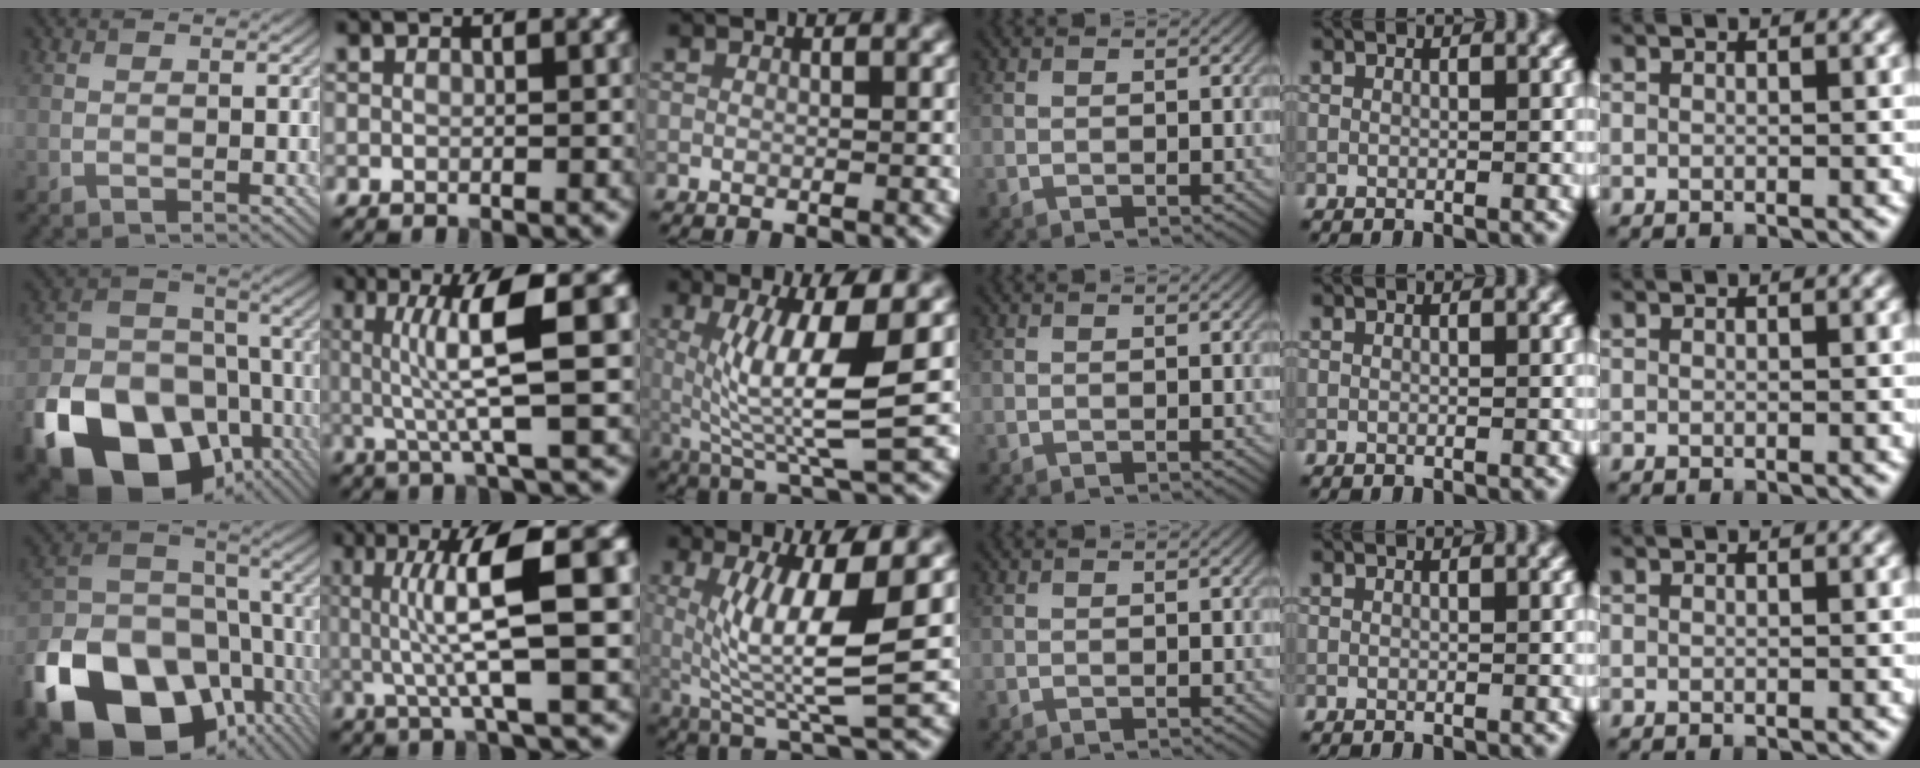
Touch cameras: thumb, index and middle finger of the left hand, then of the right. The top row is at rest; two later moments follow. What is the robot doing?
{"motion": "lift_and_place", "object": "calculator"}